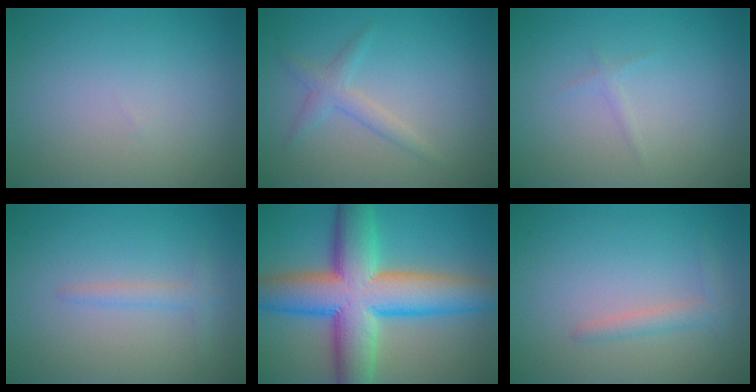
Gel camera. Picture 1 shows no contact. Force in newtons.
{"total": 1.8, "press": 1.8, "slide": 0.1}
{"total": 0.6, "press": 0.6, "slide": 0.1}
{"total": 1.3, "press": 1.3, "slide": 0.1}
{"total": 13.0, "press": 12.9, "slide": 0.7}
{"total": 1.6, "press": 1.6, "slide": 0.1}